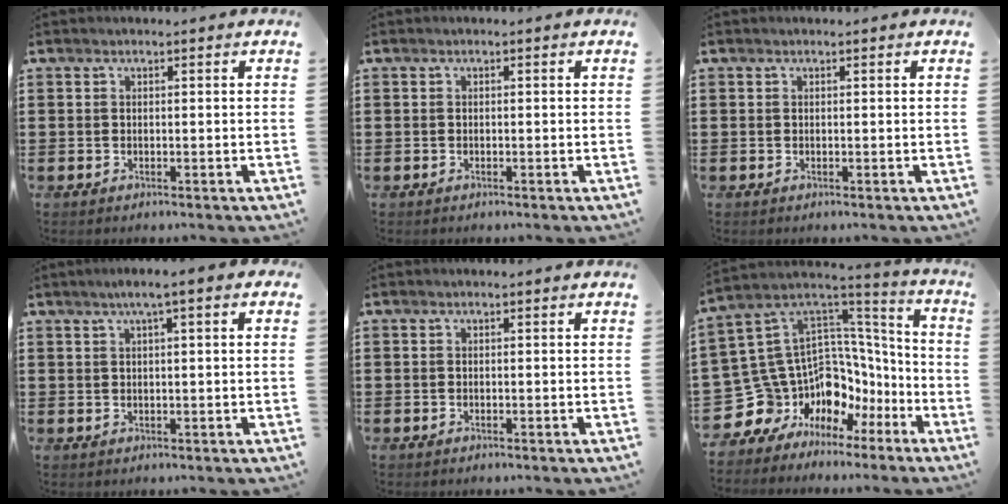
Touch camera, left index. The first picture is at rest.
{"total": 0.0}
{"total": 0.0}
{"total": 2.5, "force": [0.9, 0.0, 2.4], "torque": [-0.047, -0.002, 0.016]}
{"total": 0.0}
{"total": 11.8, "force": [-5.3, 10.1, 3.1], "torque": [-0.105, -0.034, -0.068]}